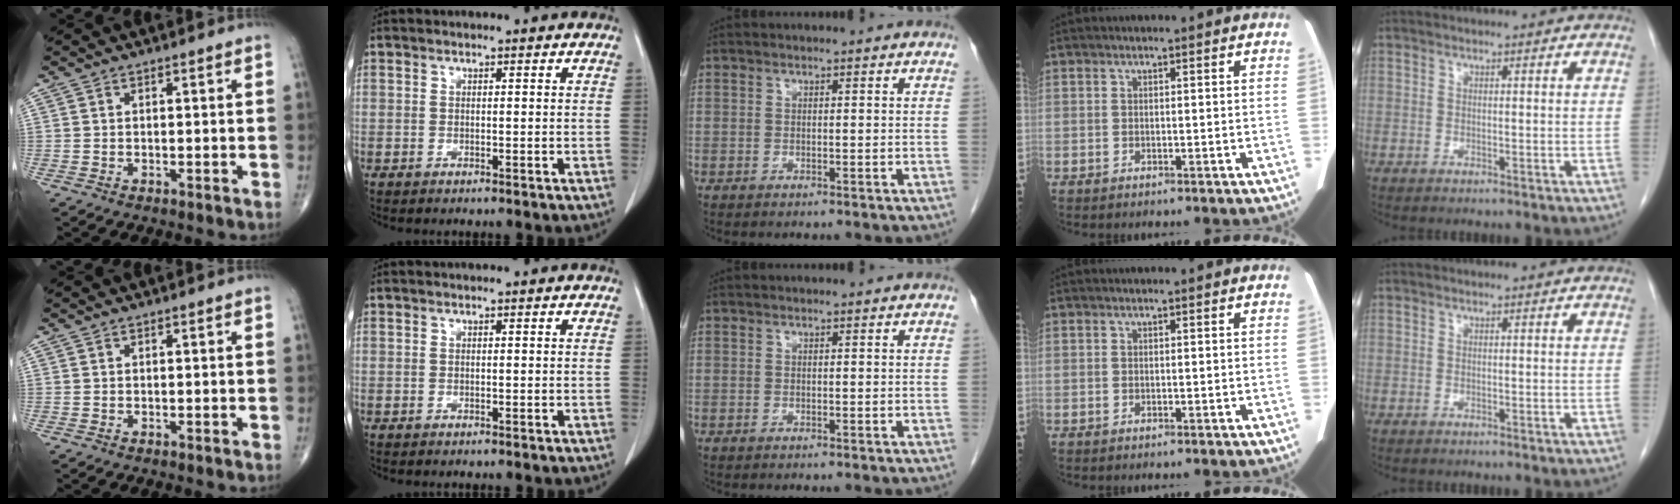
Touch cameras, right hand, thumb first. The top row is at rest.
{}